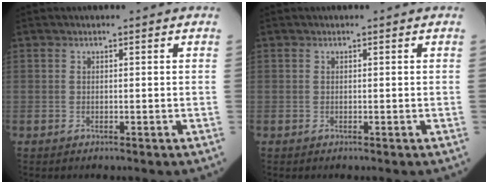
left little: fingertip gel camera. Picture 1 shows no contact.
{"total": 0.0}